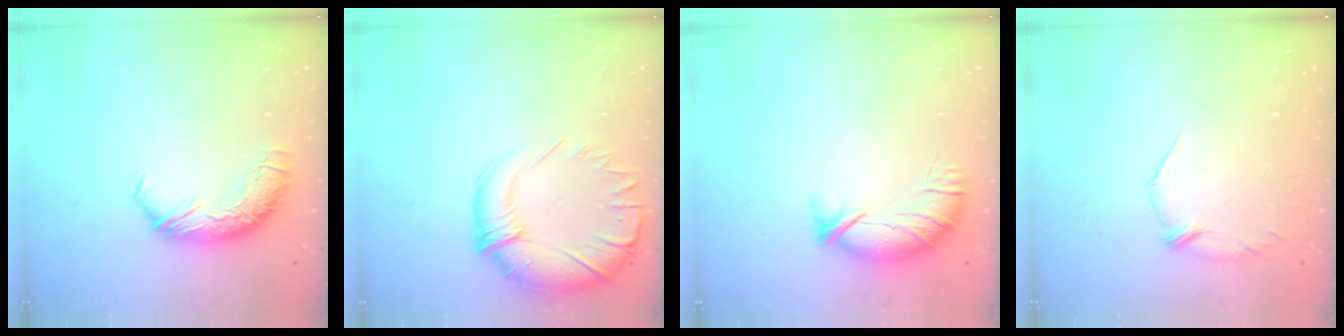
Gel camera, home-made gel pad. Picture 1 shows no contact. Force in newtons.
{"total": 4.8, "press": 3.1, "slide": 3.6}
{"total": 3.2, "press": 2.8, "slide": 1.6}
{"total": 5.6, "press": 5.5, "slide": 1.1}